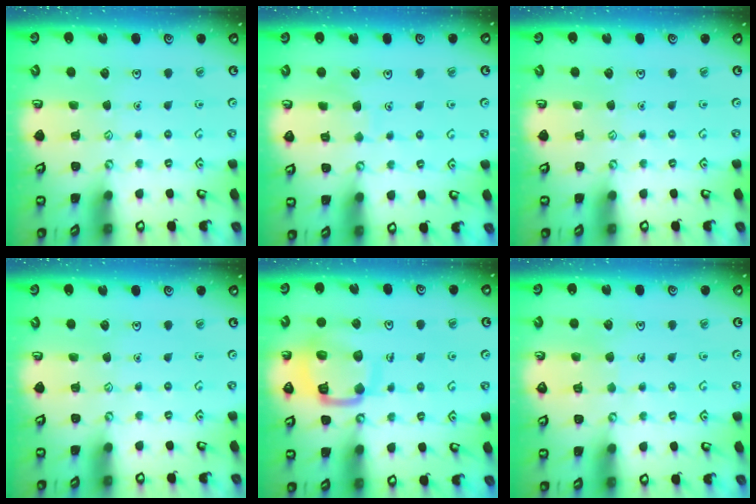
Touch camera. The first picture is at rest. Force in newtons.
{"total": 3.9, "press": 3.9, "slide": 0.3}
{"total": 0.0}
{"total": 0.0}
{"total": 13.4, "press": 13.4, "slide": 1.4}
{"total": 4.9, "press": 4.9, "slide": 0.4}